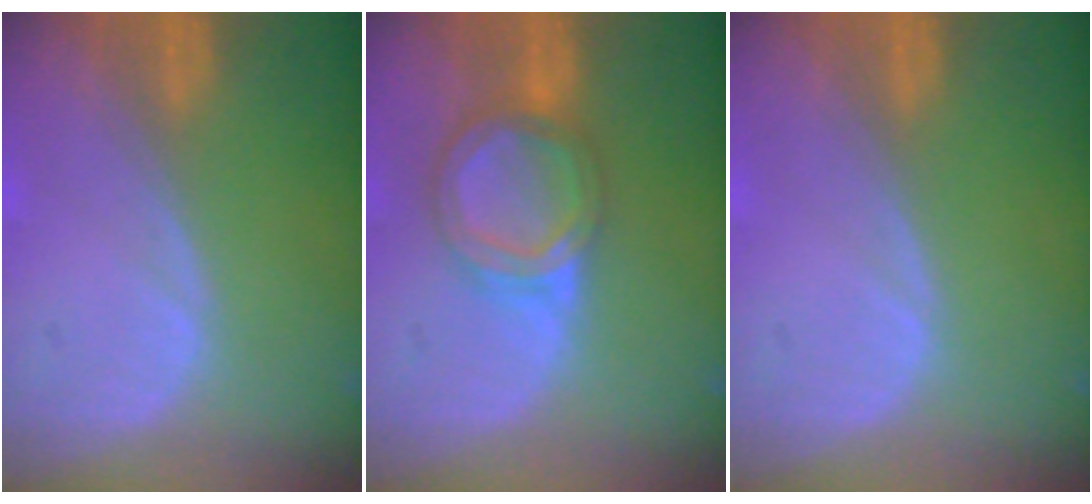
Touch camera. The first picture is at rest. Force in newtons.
{"total": 6.2, "press": 5.7, "slide": 2.5}
{"total": 0.0}